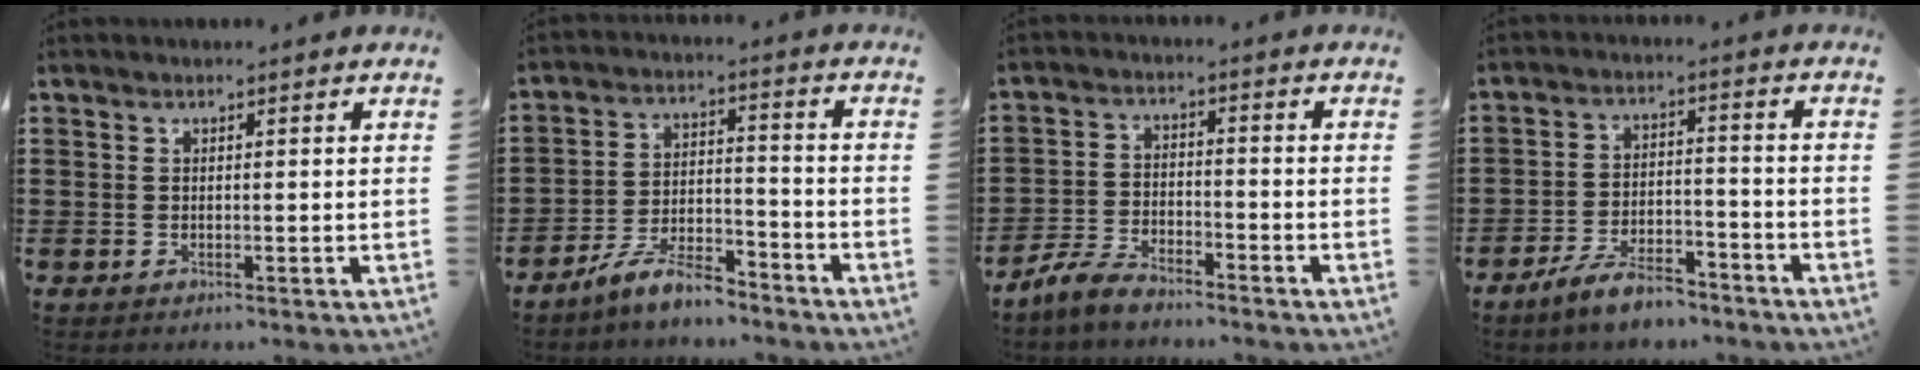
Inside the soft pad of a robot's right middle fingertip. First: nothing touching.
{"total": 7.7, "force": [-6.8, 1.8, 3.2], "torque": [-0.063, 0.013, -0.131]}
{"total": 5.2, "force": [-4.8, 1.0, 1.6], "torque": [-0.048, 0.002, -0.099]}
{"total": 6.7, "force": [-5.8, 1.6, 3.0], "torque": [-0.064, 0.006, -0.111]}